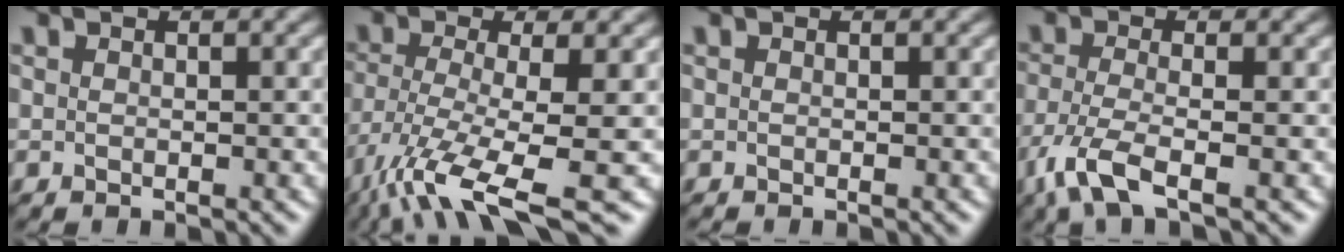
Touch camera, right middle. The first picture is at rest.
{"total": 8.8, "force": [-4.7, 2.1, 7.1], "torque": [-0.137, -0.016, -0.090]}
{"total": 0.6, "force": [-0.6, 0.1, 0.2], "torque": [0.005, -0.004, -0.010]}
{"total": 4.5, "force": [-2.7, 1.1, 3.4], "torque": [-0.085, -0.016, -0.064]}